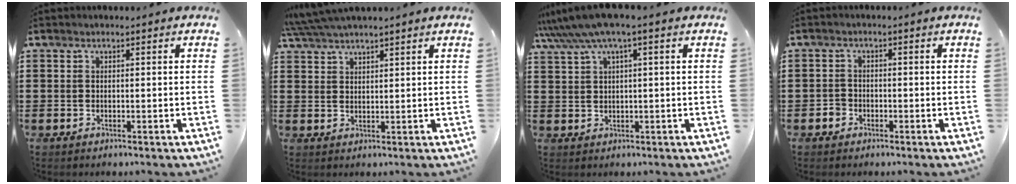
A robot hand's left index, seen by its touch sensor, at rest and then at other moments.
{"total": 3.6, "force": [3.3, 0.0, 1.4], "torque": [-0.037, -0.003, 0.061]}
{"total": 5.0, "force": [2.6, 0.0, 4.3], "torque": [-0.093, -0.008, 0.044]}
{"total": 1.5, "force": [-0.9, 1.2, 0.2], "torque": [-0.010, 0.001, -0.021]}